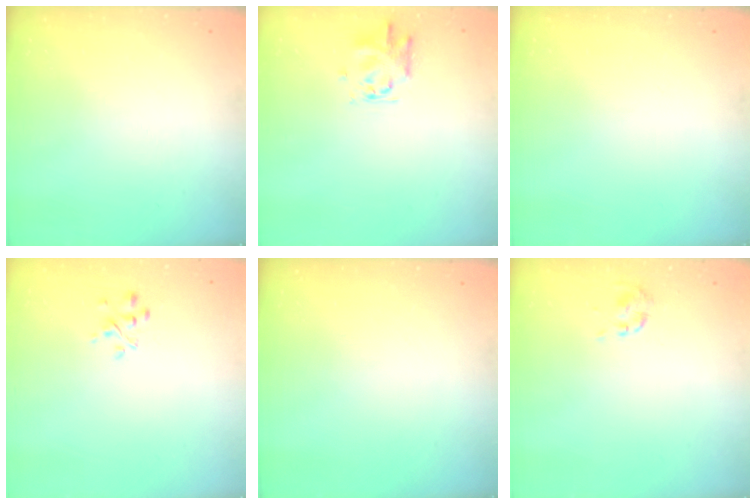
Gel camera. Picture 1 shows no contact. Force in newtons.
{"total": 1.4, "press": 1.1, "slide": 0.8}
{"total": 0.0}
{"total": 3.0, "press": 2.8, "slide": 1.1}
{"total": 0.0}
{"total": 0.0}